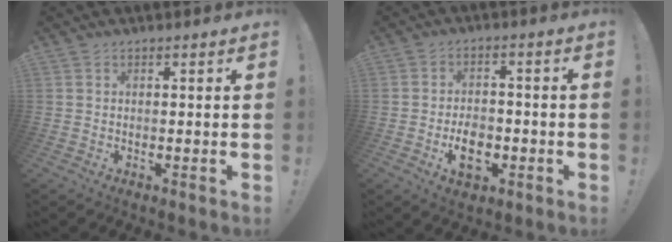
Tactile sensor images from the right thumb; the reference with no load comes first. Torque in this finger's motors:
{"motor_torque": [-0.03, 0.11, 0.87, -0.54, 0.01]}